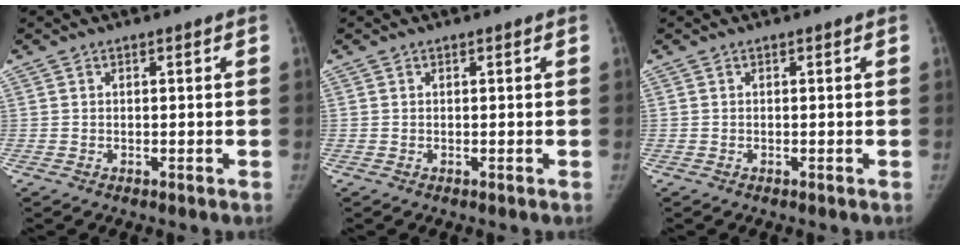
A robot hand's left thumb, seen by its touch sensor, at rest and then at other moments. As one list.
[{"total": 0.0}, {"total": 0.0}]